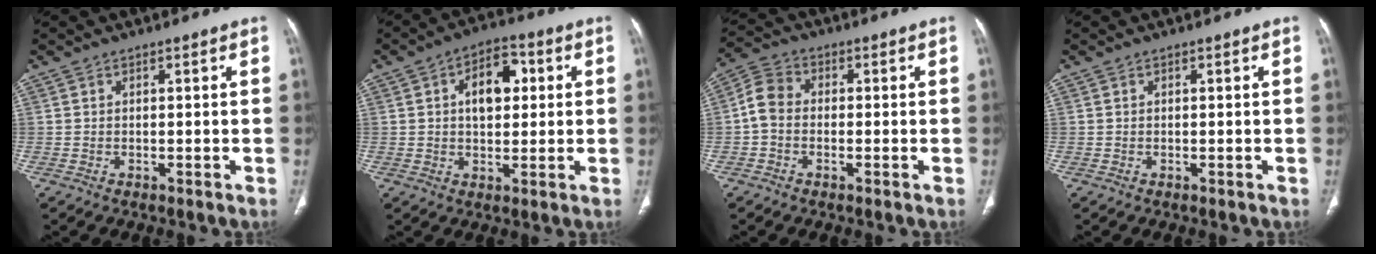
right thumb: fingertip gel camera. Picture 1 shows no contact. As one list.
[{"total": 9.3, "force": [1.8, 5.7, 7.0], "torque": [-0.080, 0.013, 0.024]}, {"total": 5.6, "force": [-0.7, 4.2, 3.6], "torque": [-0.062, 0.018, -0.028]}, {"total": 0.0}]